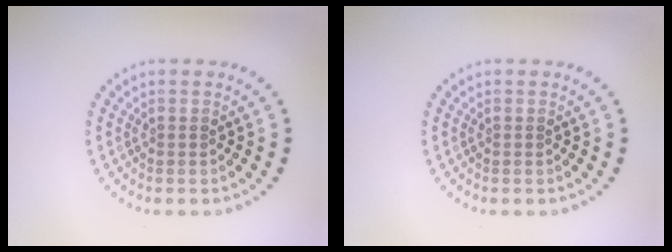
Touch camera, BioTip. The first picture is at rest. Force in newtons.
{"total": 0.0}